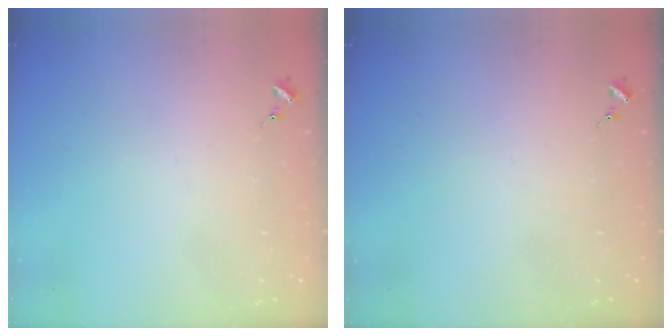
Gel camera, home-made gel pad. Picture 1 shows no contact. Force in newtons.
{"total": 0.0}